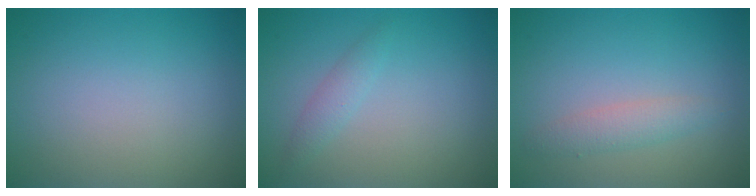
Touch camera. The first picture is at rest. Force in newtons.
{"total": 1.3, "press": 1.3, "slide": 0.0}
{"total": 1.9, "press": 1.9, "slide": 0.1}